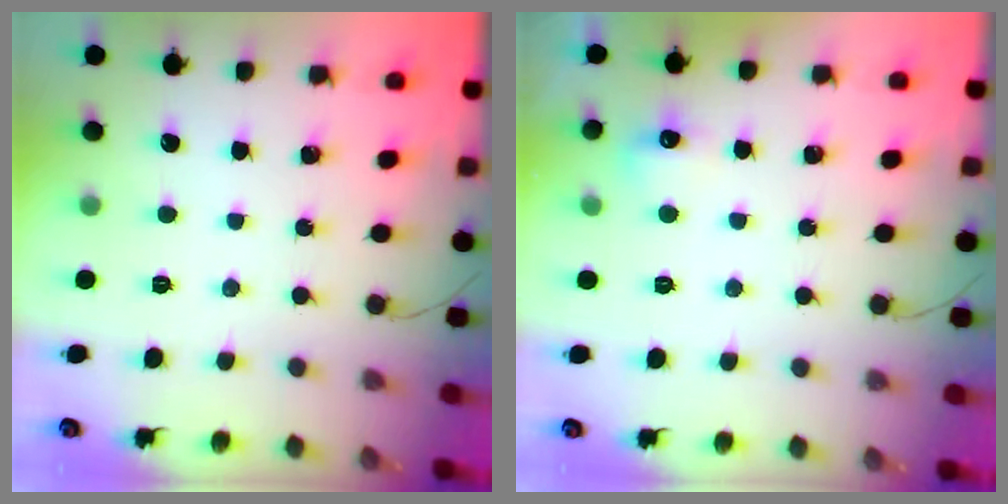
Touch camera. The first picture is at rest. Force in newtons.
{"total": 5.6, "press": 5.4, "slide": 1.6}